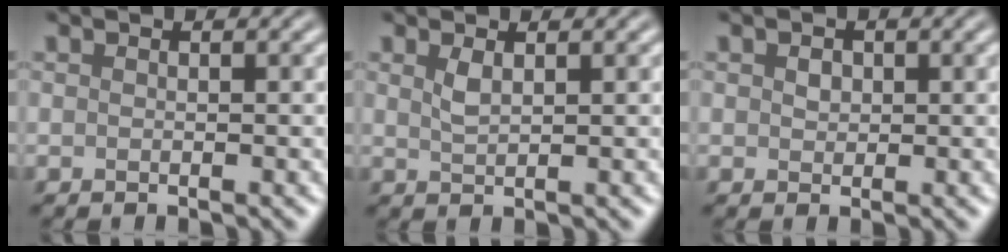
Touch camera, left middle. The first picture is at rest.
{"total": 1.3, "force": [0.7, 0.4, 1.0], "torque": [-0.025, 0.000, 0.016]}
{"total": 1.1, "force": [0.3, 0.9, 0.5], "torque": [-0.010, 0.000, 0.003]}